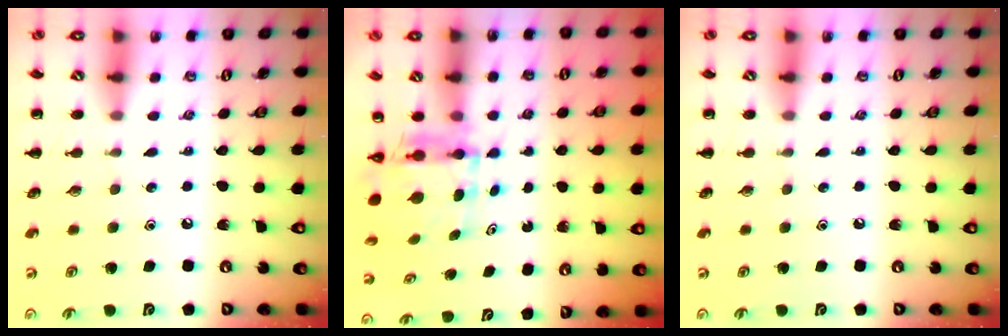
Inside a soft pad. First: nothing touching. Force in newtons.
{"total": 5.6, "press": 5.5, "slide": 0.8}
{"total": 0.0}